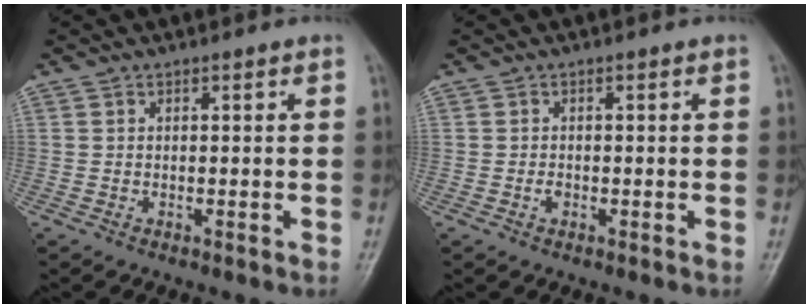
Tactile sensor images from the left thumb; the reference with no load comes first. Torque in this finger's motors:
{"motor_torque": [-0.20, 0.70, 0.19, 0.13, -0.04]}